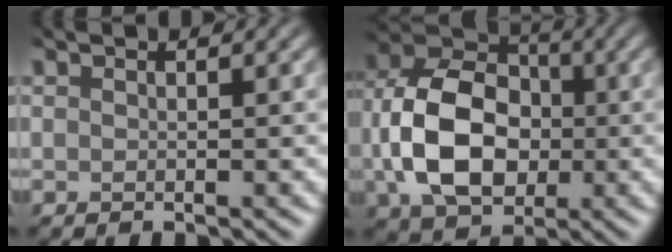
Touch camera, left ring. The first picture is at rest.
{"total": 9.4, "force": [-2.0, 6.7, 6.2], "torque": [-0.140, -0.004, -0.037]}